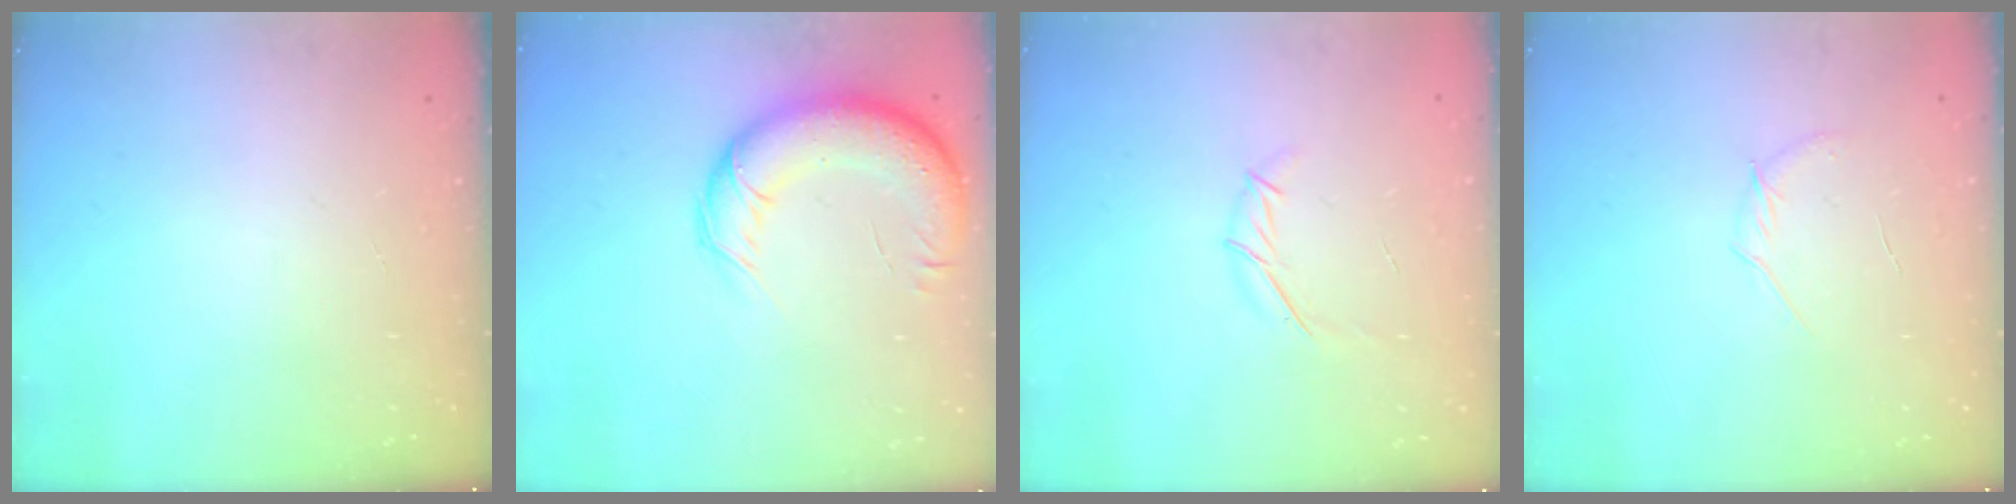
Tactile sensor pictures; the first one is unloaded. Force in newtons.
{"total": 15.6, "press": 15.2, "slide": 3.6}
{"total": 5.6, "press": 5.5, "slide": 0.6}
{"total": 5.8, "press": 5.6, "slide": 1.6}